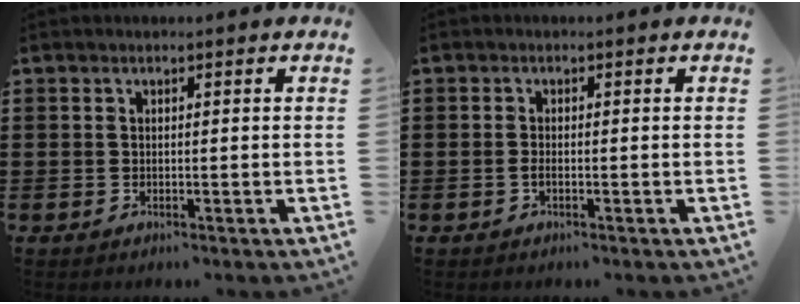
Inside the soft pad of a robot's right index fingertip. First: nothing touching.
{"total": 0.9, "force": [-0.4, 0.2, 0.8], "torque": [-0.016, -0.003, -0.007]}